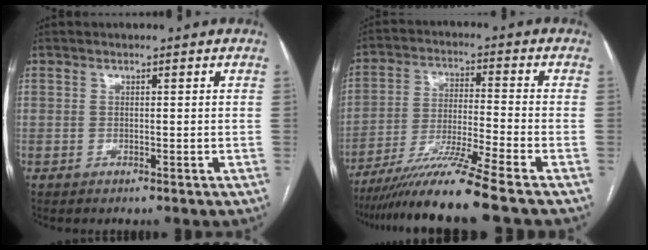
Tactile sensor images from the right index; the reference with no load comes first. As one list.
[{"total": 12.3, "force": [-9.8, -2.5, 6.9], "torque": [-0.122, -0.032, -0.177]}]